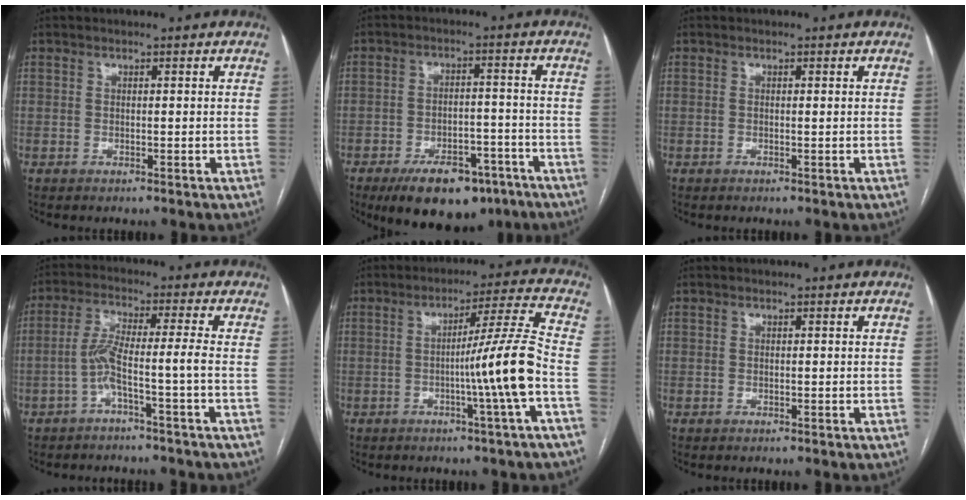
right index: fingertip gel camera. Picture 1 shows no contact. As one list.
[{"total": 12.6, "force": [-8.4, 6.1, 7.0], "torque": [-0.096, 0.007, -0.126]}, {"total": 0.0}, {"total": 5.2, "force": [-2.2, -0.9, 4.6], "torque": [-0.095, 0.020, -0.042]}, {"total": 10.0, "force": [-2.5, -2.3, 9.5], "torque": [-0.144, 0.004, -0.040]}, {"total": 0.0}]